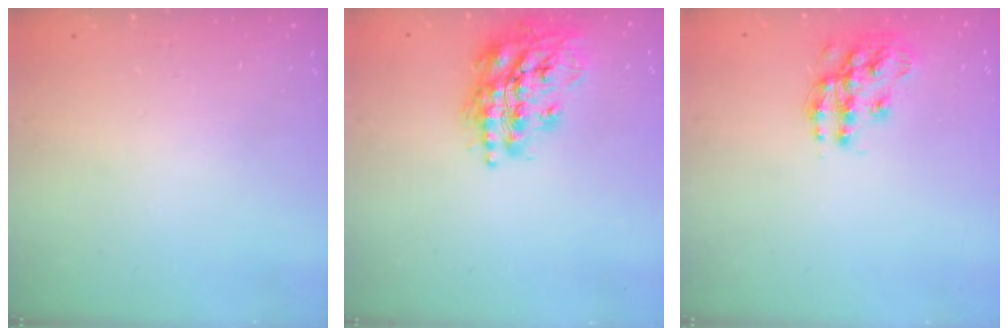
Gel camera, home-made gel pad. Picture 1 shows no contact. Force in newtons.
{"total": 17.7, "press": 17.6, "slide": 1.5}
{"total": 13.3, "press": 13.3, "slide": 0.7}